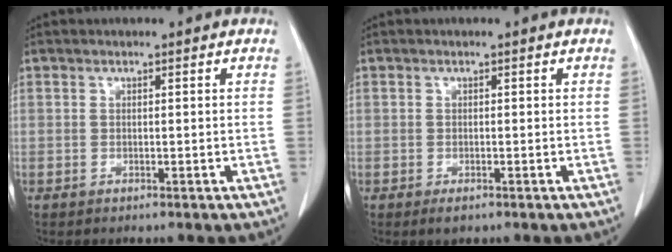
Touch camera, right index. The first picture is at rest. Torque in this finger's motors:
{"motor_torque": [-0.32, -0.29, -0.15, -0.05]}